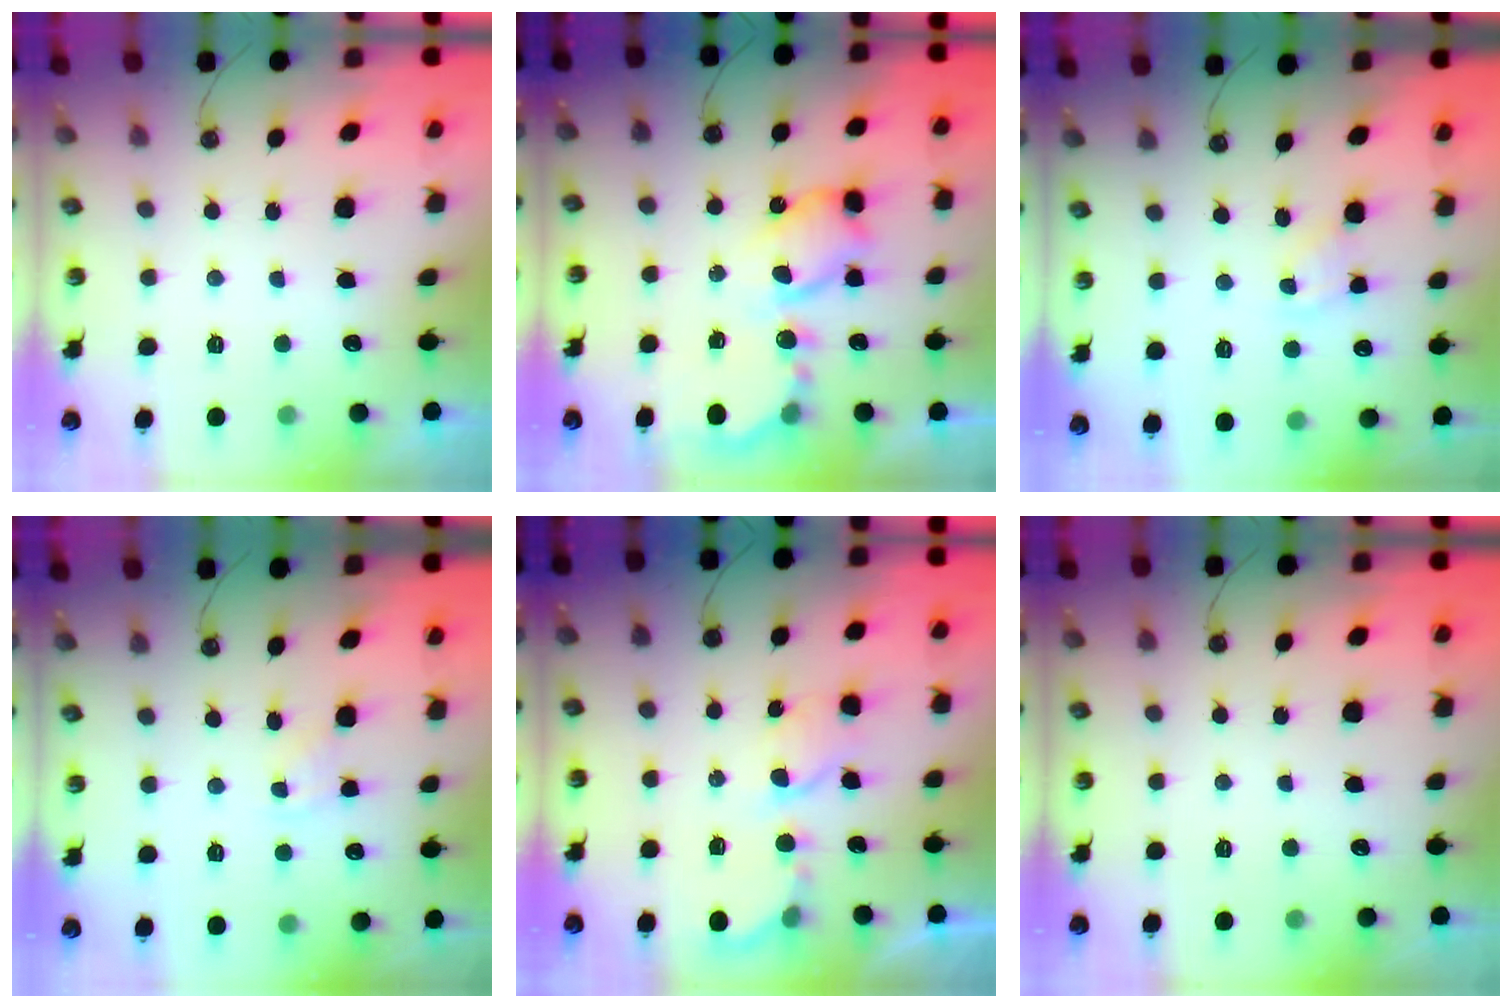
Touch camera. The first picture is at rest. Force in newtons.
{"total": 11.0, "press": 11.0, "slide": 0.9}
{"total": 2.7, "press": 2.6, "slide": 0.4}
{"total": 2.4, "press": 2.4, "slide": 0.4}
{"total": 6.0, "press": 6.0, "slide": 0.5}
{"total": 0.0}